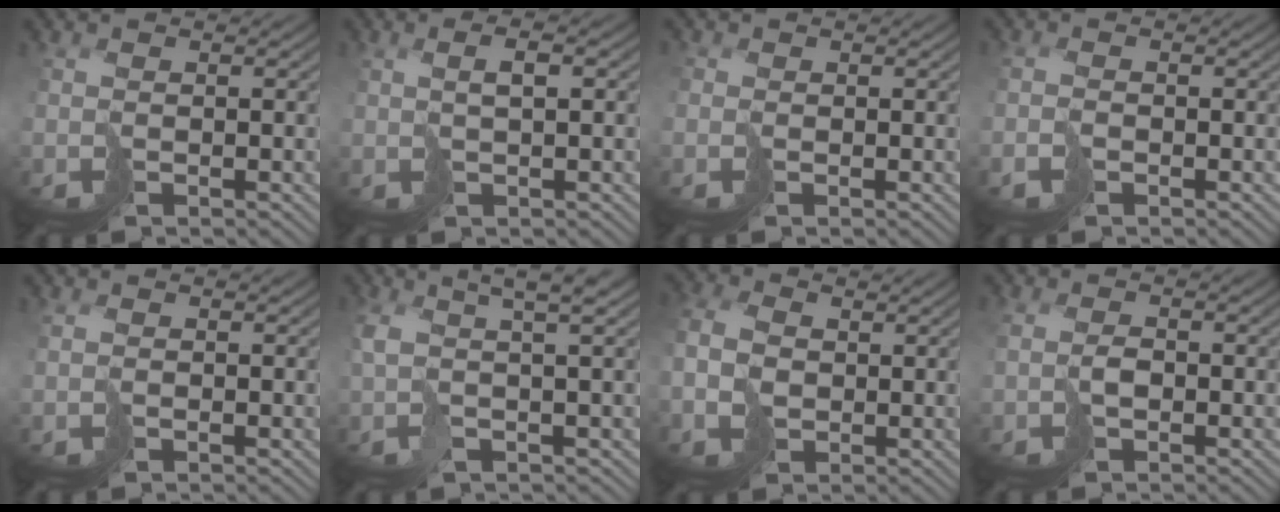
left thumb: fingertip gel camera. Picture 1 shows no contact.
{"total": 2.3, "force": [0.9, 0.4, 2.1], "torque": [-0.036, 0.009, 0.017]}
{"total": 1.1, "force": [-0.3, 1.0, 0.4], "torque": [-0.012, -0.002, -0.007]}
{"total": 1.3, "force": [-0.8, 0.6, 0.7], "torque": [-0.020, -0.001, -0.019]}
{"total": 0.0}
{"total": 5.6, "force": [1.9, 1.4, 5.1], "torque": [-0.087, 0.013, 0.029]}
{"total": 4.7, "force": [-0.1, 3.7, 3.0], "torque": [-0.098, 0.001, -0.005]}
{"total": 1.5, "force": [-0.2, 1.1, 1.0], "torque": [-0.023, 0.002, -0.004]}